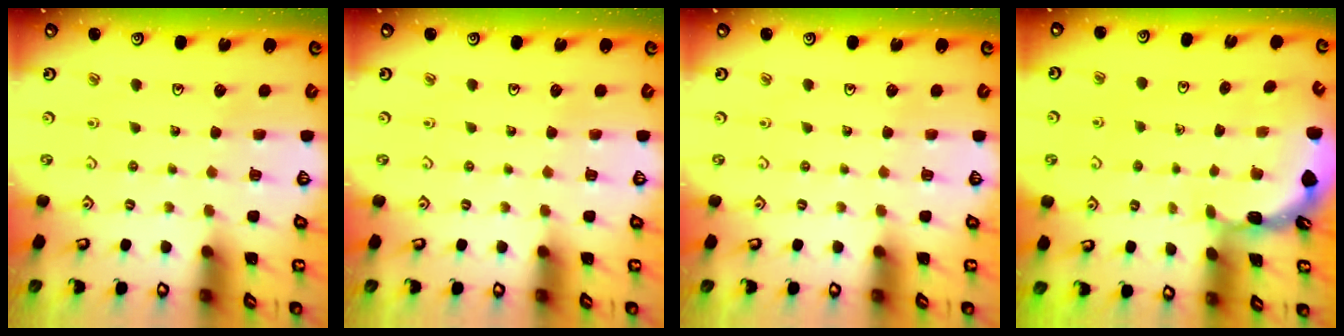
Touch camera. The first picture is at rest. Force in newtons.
{"total": 0.0}
{"total": 0.0}
{"total": 1.8, "press": 1.8, "slide": 0.1}